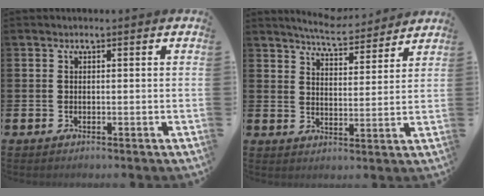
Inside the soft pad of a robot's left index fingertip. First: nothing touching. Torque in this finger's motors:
{"motor_torque": [0.99, -1.14, 0.17, 0.08]}